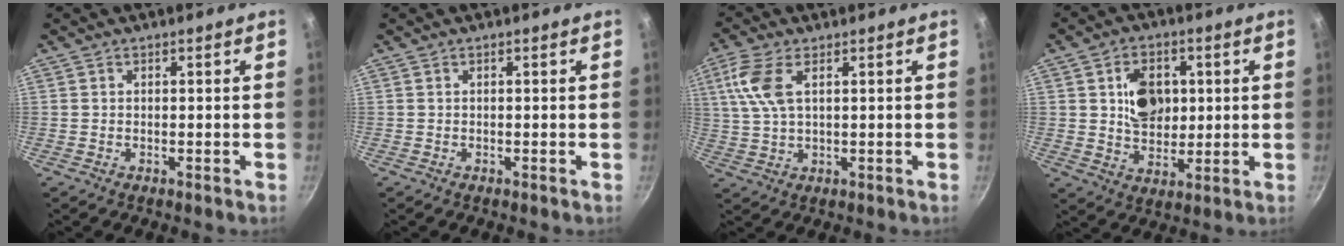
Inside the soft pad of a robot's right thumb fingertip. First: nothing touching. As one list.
[{"total": 0.0}, {"total": 8.0, "force": [2.7, 3.9, 6.5], "torque": [-0.142, 0.008, 0.056]}, {"total": 10.1, "force": [2.1, 7.6, 6.4], "torque": [-0.068, -0.009, 0.035]}]